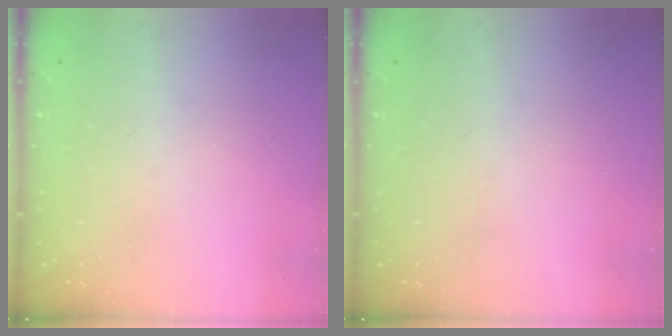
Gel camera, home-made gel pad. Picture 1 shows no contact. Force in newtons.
{"total": 0.0}